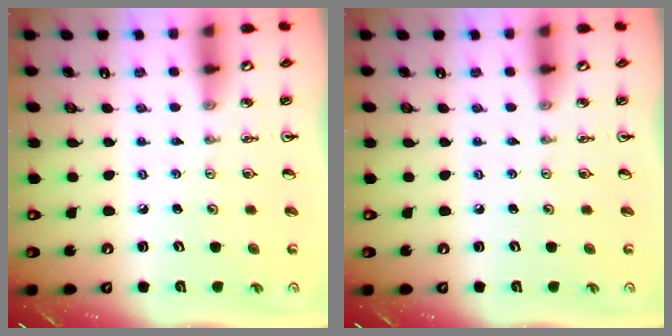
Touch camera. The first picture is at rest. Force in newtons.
{"total": 0.0}